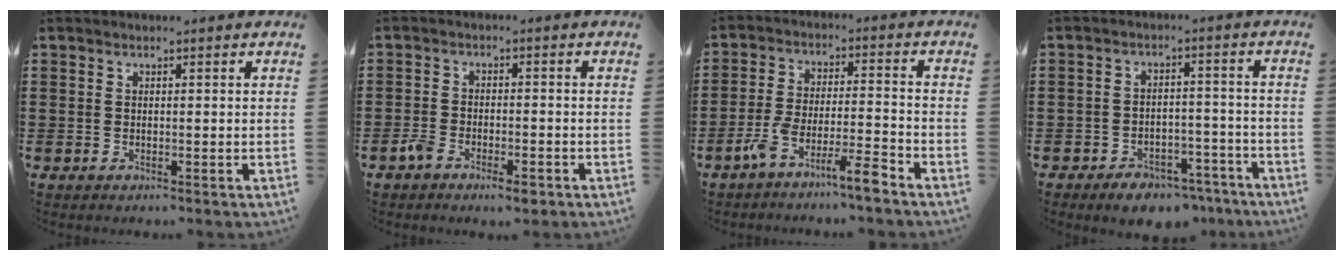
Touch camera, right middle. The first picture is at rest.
{"total": 3.6, "force": [-2.5, 1.4, 2.1], "torque": [-0.049, 0.003, -0.051]}
{"total": 7.2, "force": [-5.9, 0.3, 4.2], "torque": [-0.094, -0.008, -0.115]}
{"total": 4.9, "force": [-4.6, 1.2, 1.1], "torque": [-0.018, 0.015, -0.092]}